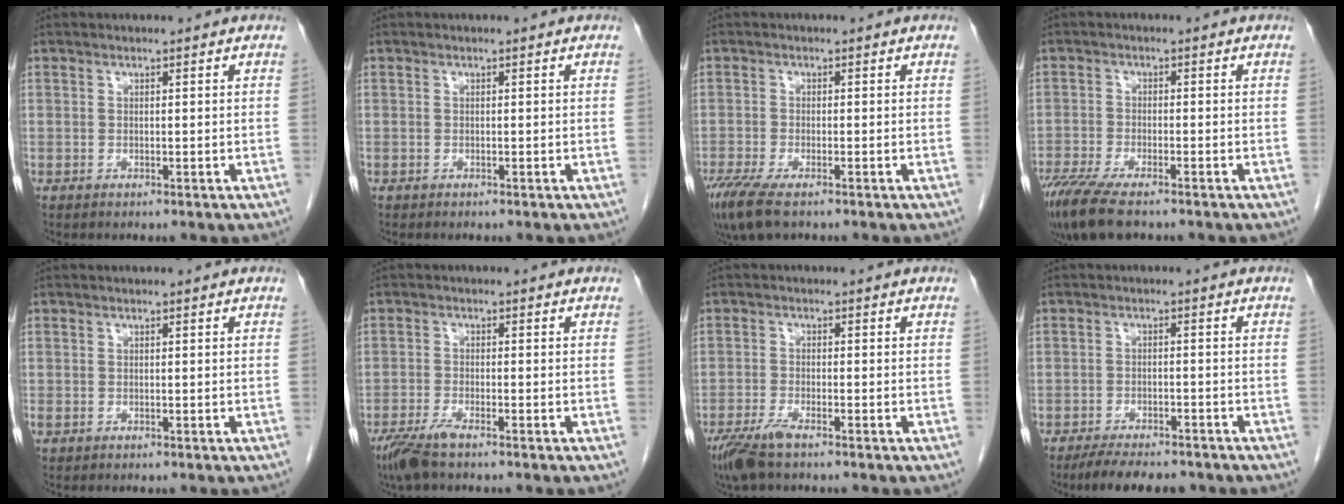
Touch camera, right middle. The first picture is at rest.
{"total": 0.0}
{"total": 6.5, "force": [-4.5, 1.6, 4.3], "torque": [-0.086, -0.019, -0.079]}
{"total": 9.4, "force": [-7.2, 2.0, 5.7], "torque": [-0.101, -0.022, -0.122]}
{"total": 0.0}
{"total": 4.5, "force": [-3.3, 0.6, 2.9], "torque": [-0.066, -0.011, -0.065]}
{"total": 4.9, "force": [-3.6, 0.8, 3.3], "torque": [-0.072, -0.012, -0.068]}
{"total": 8.2, "force": [-6.9, 2.6, 3.5], "torque": [-0.050, -0.007, -0.104]}